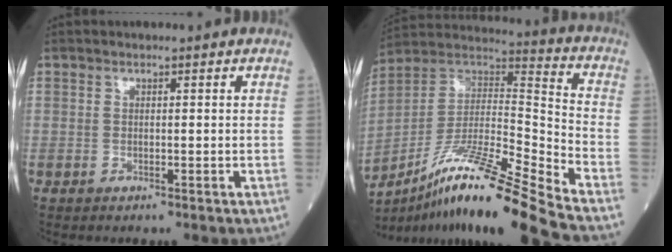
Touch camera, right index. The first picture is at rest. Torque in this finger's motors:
{"motor_torque": [0.08, -0.36, 0.31, 0.13]}